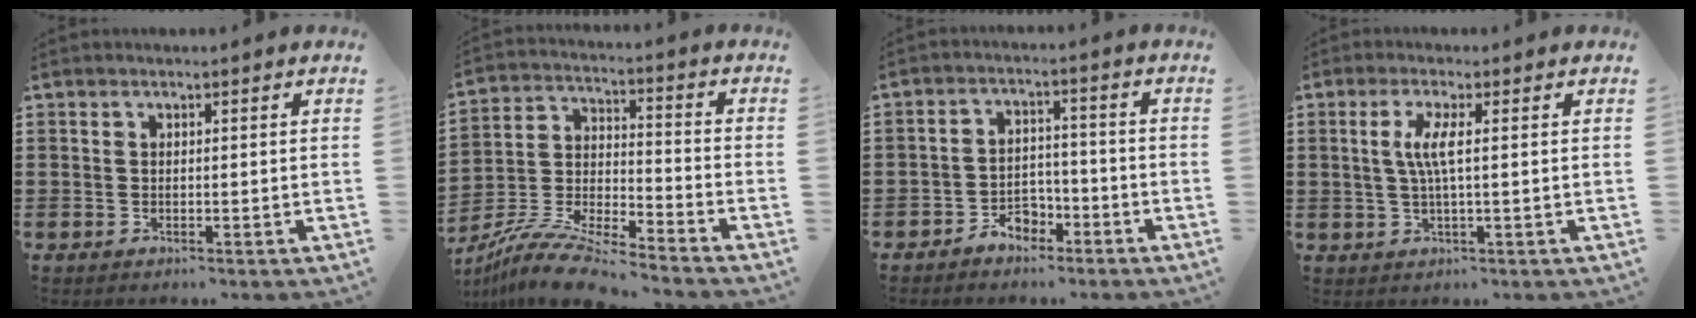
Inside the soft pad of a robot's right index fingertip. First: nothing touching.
{"total": 9.8, "force": [-9.1, 0.5, 3.6], "torque": [-0.080, 0.008, -0.185]}
{"total": 3.9, "force": [-3.1, 2.1, 1.2], "torque": [-0.022, 0.012, -0.060]}
{"total": 4.1, "force": [0.2, 0.0, 4.0], "torque": [-0.091, -0.012, -0.004]}